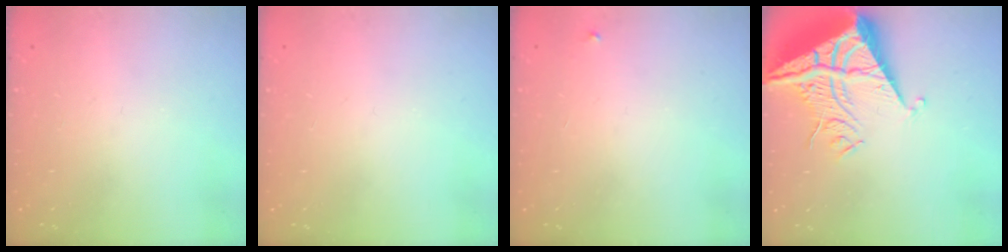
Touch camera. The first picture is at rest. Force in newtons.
{"total": 0.0}
{"total": 2.1, "press": 2.1, "slide": 0.1}
{"total": 13.3, "press": 13.2, "slide": 1.4}